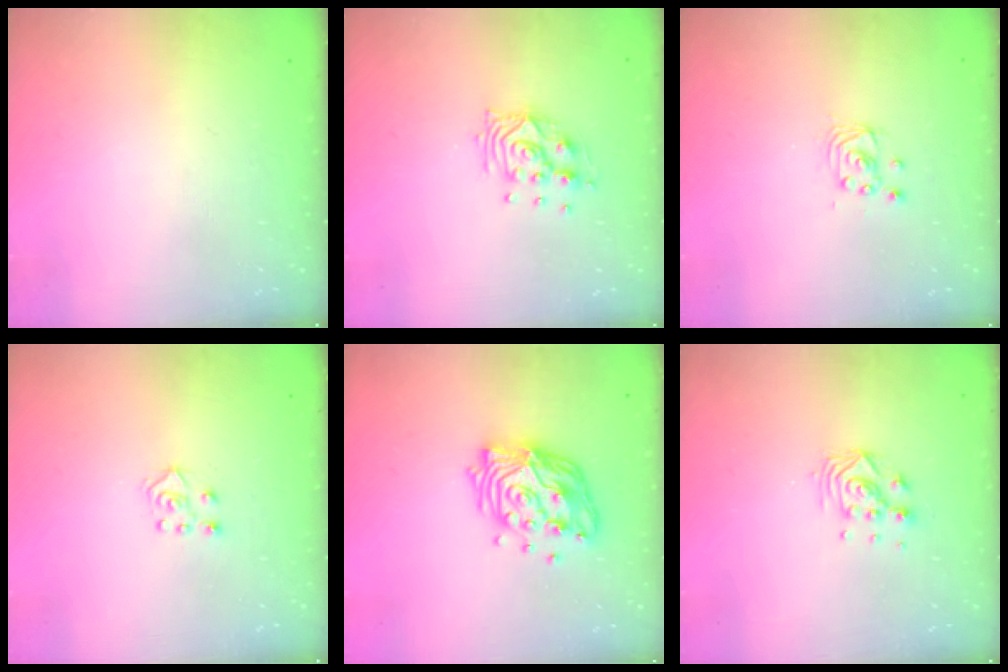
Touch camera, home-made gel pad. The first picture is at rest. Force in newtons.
{"total": 9.5, "press": 9.5, "slide": 0.4}
{"total": 2.9, "press": 2.9, "slide": 0.2}
{"total": 5.2, "press": 5.2, "slide": 0.4}
{"total": 13.7, "press": 13.6, "slide": 1.4}
{"total": 6.1, "press": 6.1, "slide": 0.3}